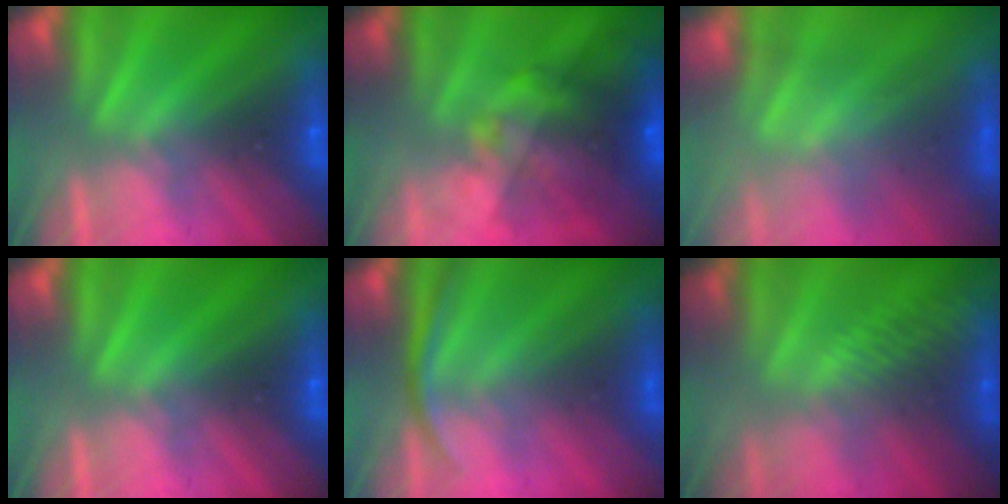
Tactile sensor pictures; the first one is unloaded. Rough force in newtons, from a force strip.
{"total": 7.8}
{"total": 3.9}
{"total": 0.0}
{"total": 2.9}
{"total": 2.9}